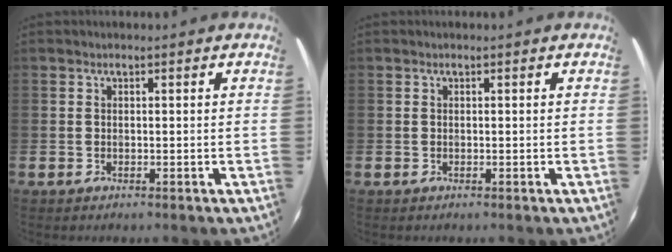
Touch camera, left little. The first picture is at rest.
{"total": 0.0}